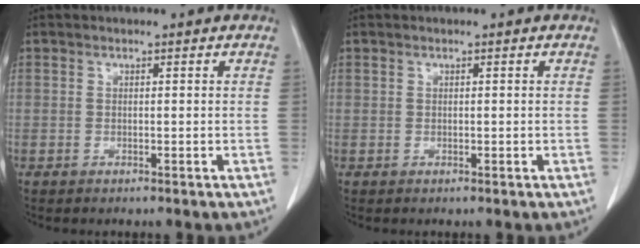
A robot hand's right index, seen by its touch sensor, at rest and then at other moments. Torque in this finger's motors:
{"motor_torque": [-0.16, 0.22, 0.00, 0.00]}